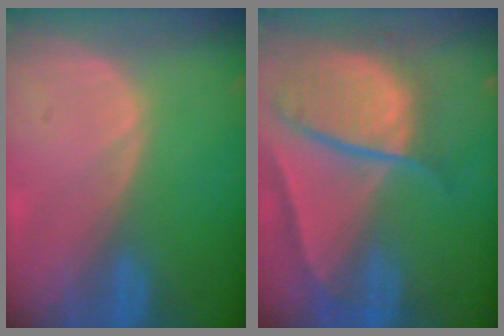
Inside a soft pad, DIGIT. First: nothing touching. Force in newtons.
{"total": 10.6, "press": 8.9, "slide": 5.8}